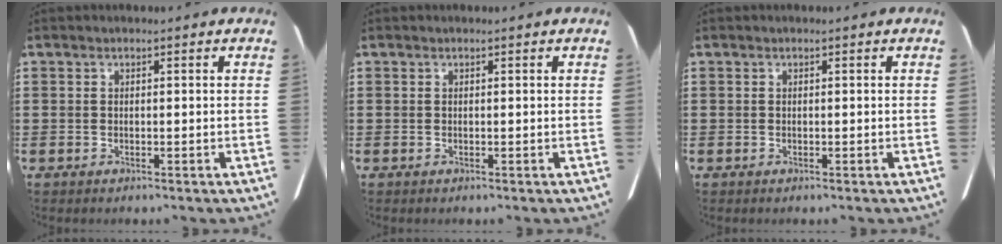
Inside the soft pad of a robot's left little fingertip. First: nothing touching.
{"total": 0.0}
{"total": 0.0}